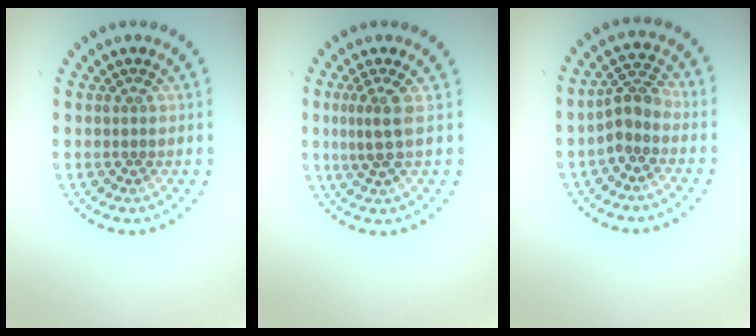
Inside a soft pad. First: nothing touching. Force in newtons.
{"total": 2.2, "press": 1.5, "slide": 1.6}
{"total": 2.6, "press": 2.0, "slide": 1.7}